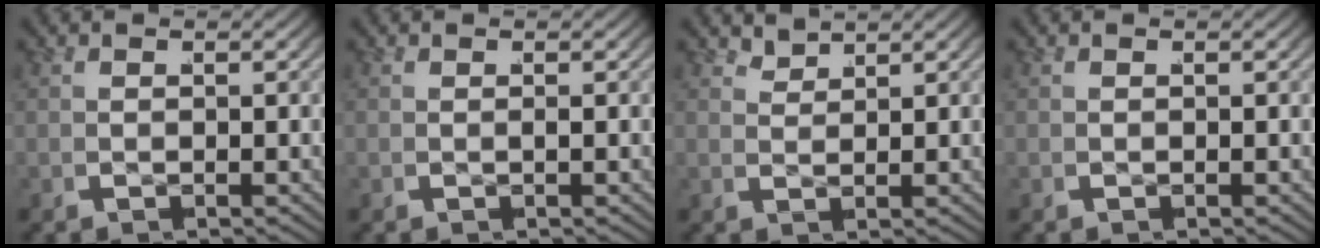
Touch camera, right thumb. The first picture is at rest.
{"total": 0.0}
{"total": 2.2, "force": [1.8, -1.0, -0.6], "torque": [0.019, 0.013, 0.033]}
{"total": 0.0}